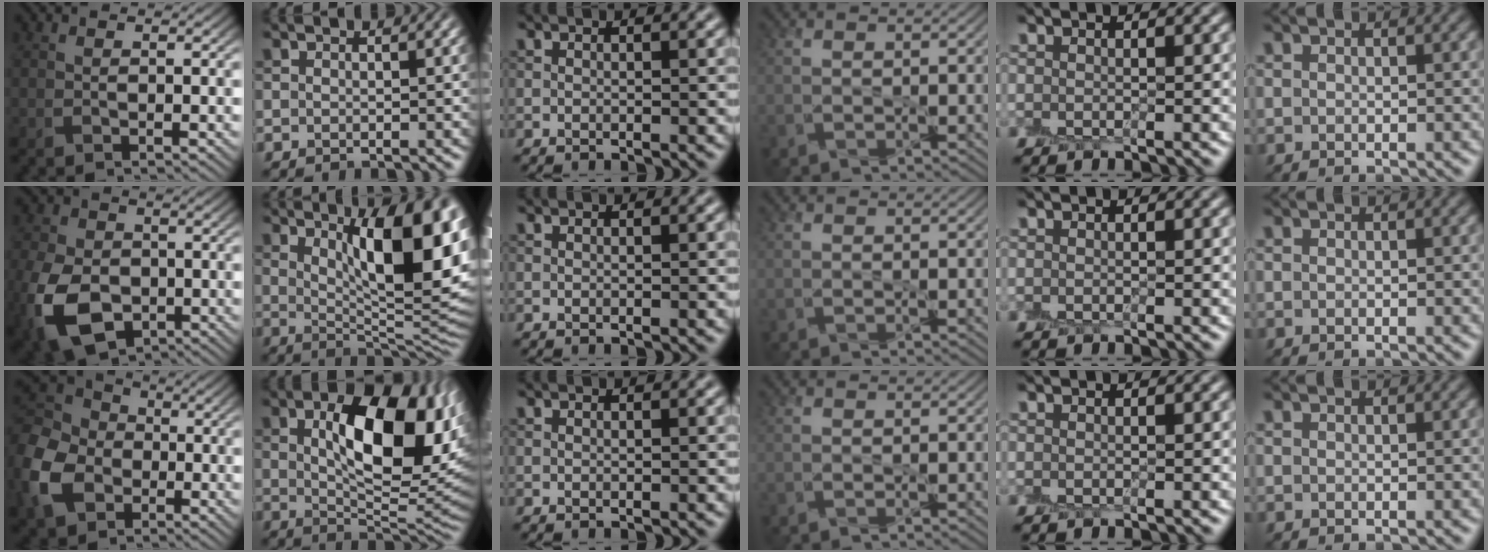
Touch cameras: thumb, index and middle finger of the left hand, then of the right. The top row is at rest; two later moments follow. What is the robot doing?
{"motion": "peel", "object": "postage stamp"}